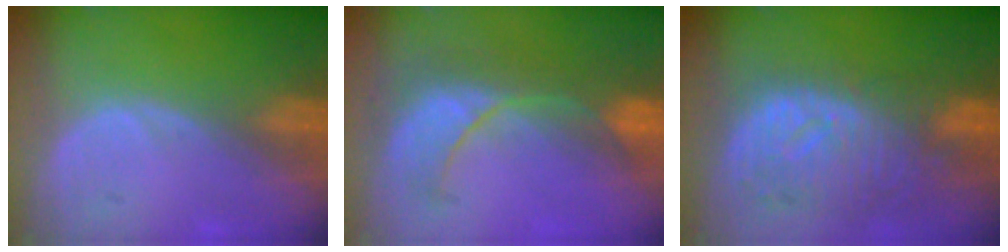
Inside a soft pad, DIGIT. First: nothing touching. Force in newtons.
{"total": 8.1, "press": 8.0, "slide": 0.7}
{"total": 11.1, "press": 9.7, "slide": 5.3}